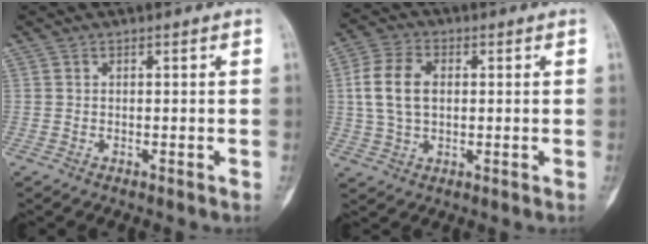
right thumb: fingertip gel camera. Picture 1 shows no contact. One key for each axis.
{"total": 9.3, "fx": 1.1, "fy": 6.1, "fz": 7.0, "tx": -0.136, "ty": 0.010, "tz": 0.024}